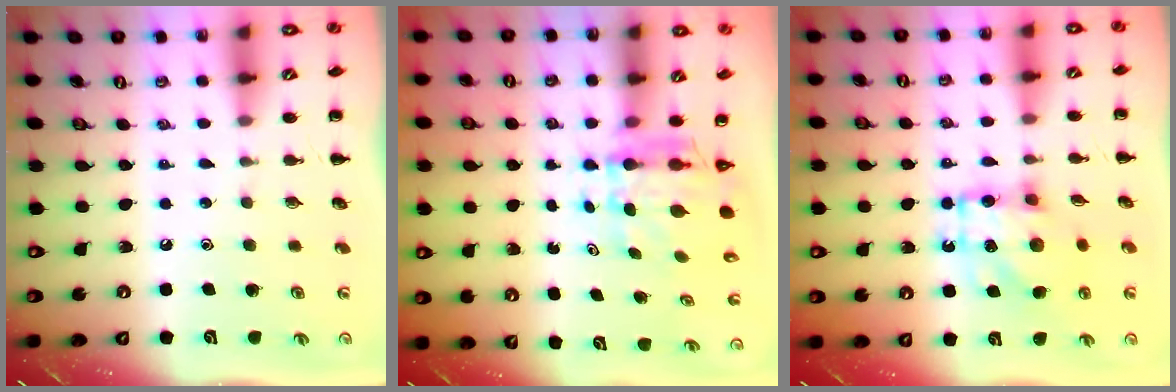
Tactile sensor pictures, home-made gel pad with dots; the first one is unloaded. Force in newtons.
{"total": 5.7, "press": 5.6, "slide": 1.1}
{"total": 12.3, "press": 12.2, "slide": 1.5}